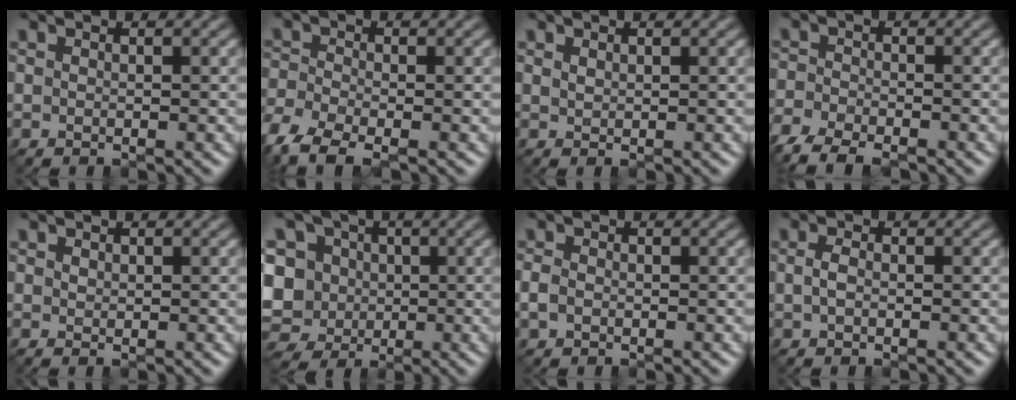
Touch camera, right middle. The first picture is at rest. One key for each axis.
{"total": 5.6, "fx": -3.8, "fy": 2.4, "fz": 3.4, "tx": -0.083, "ty": -0.012, "tz": -0.088}
{"total": 0.6, "fx": 0.5, "fy": 0.2, "fz": 0.1, "tx": -0.007, "ty": 0.004, "tz": 0.012}
{"total": 5.9, "fx": -4.6, "fy": 2.4, "fz": 3.0, "tx": -0.057, "ty": -0.018, "tz": -0.095}
{"total": 0.5, "fx": 0.2, "fy": 0.3, "fz": 0.3, "tx": -0.007, "ty": 0.000, "tz": 0.003}
{"total": 12.1, "fx": 1.2, "fy": 10.7, "fz": 5.4, "tx": -0.142, "ty": 0.032, "tz": -0.011}
{"total": 1.1, "fx": -0.3, "fy": 0.9, "fz": 0.7, "tx": -0.014, "ty": 0.000, "tz": -0.010}
{"total": 0.9, "fx": 0.0, "fy": 0.4, "fz": 0.8, "tx": -0.024, "ty": 0.005, "tz": -0.002}